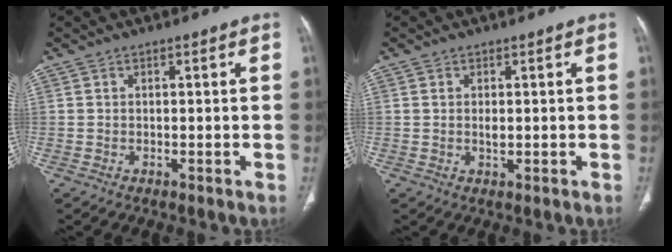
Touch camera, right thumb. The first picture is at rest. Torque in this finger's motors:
{"motor_torque": [0.66, 0.55, 0.03, -0.27, -0.05]}